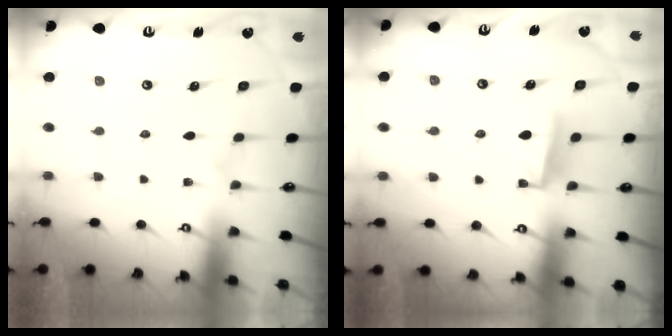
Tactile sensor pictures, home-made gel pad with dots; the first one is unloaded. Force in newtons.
{"total": 4.6, "press": 4.5, "slide": 0.6}